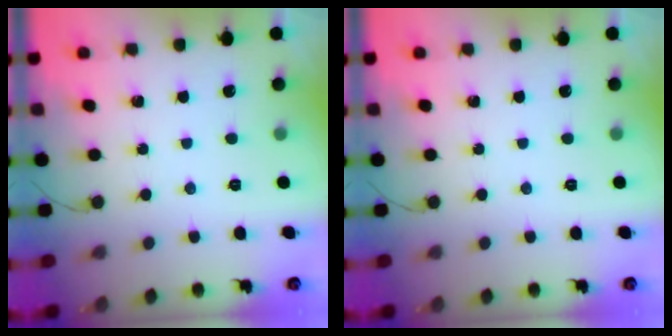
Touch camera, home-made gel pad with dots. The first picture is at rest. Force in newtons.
{"total": 0.0}